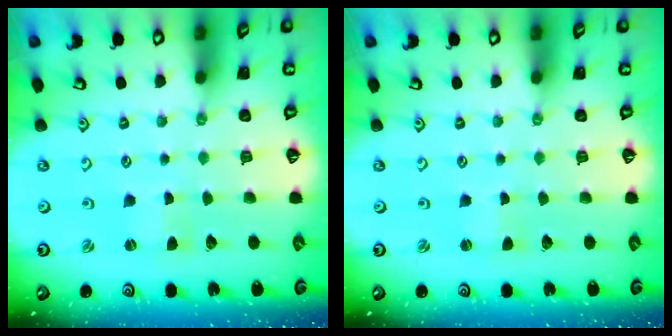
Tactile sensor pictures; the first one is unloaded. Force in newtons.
{"total": 0.9, "press": 0.9, "slide": 0.2}